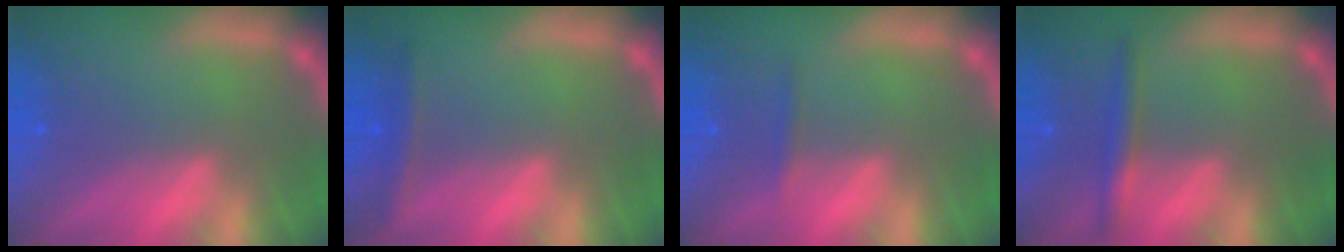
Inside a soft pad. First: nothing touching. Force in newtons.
{"total": 1.9}
{"total": 0.9}
{"total": 2.4}